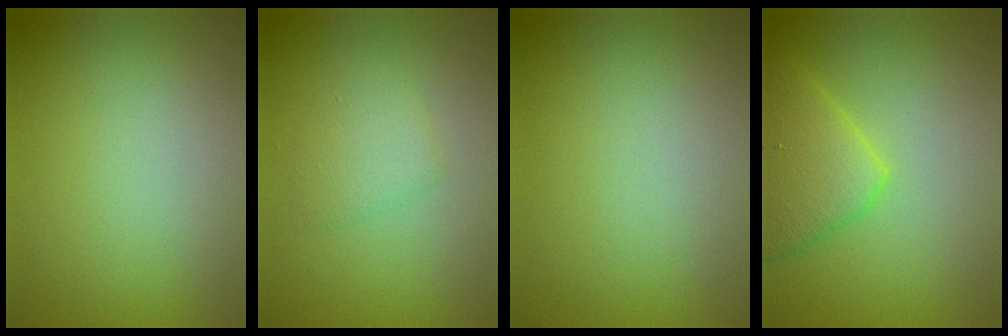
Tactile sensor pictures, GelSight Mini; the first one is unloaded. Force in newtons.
{"total": 1.9, "press": 1.9, "slide": 0.1}
{"total": 0.0}
{"total": 4.4, "press": 4.4, "slide": 0.3}